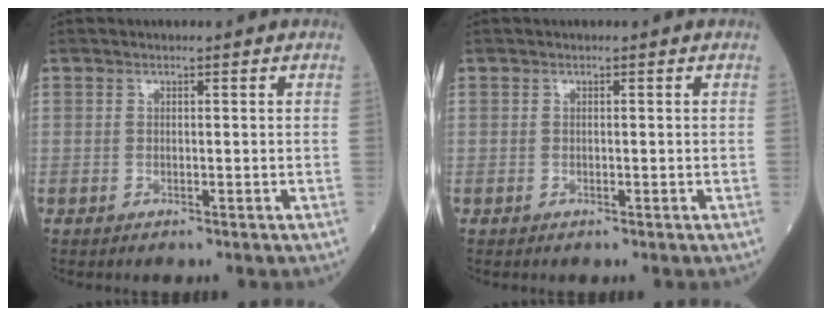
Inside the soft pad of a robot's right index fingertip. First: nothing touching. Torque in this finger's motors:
{"motor_torque": [-0.12, 0.10, -0.08, 0.00]}